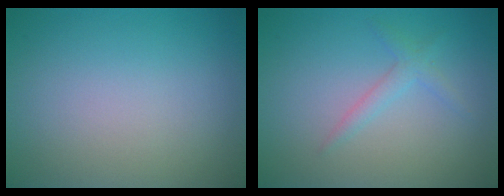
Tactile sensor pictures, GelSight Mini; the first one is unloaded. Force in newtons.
{"total": 1.4, "press": 1.4, "slide": 0.1}